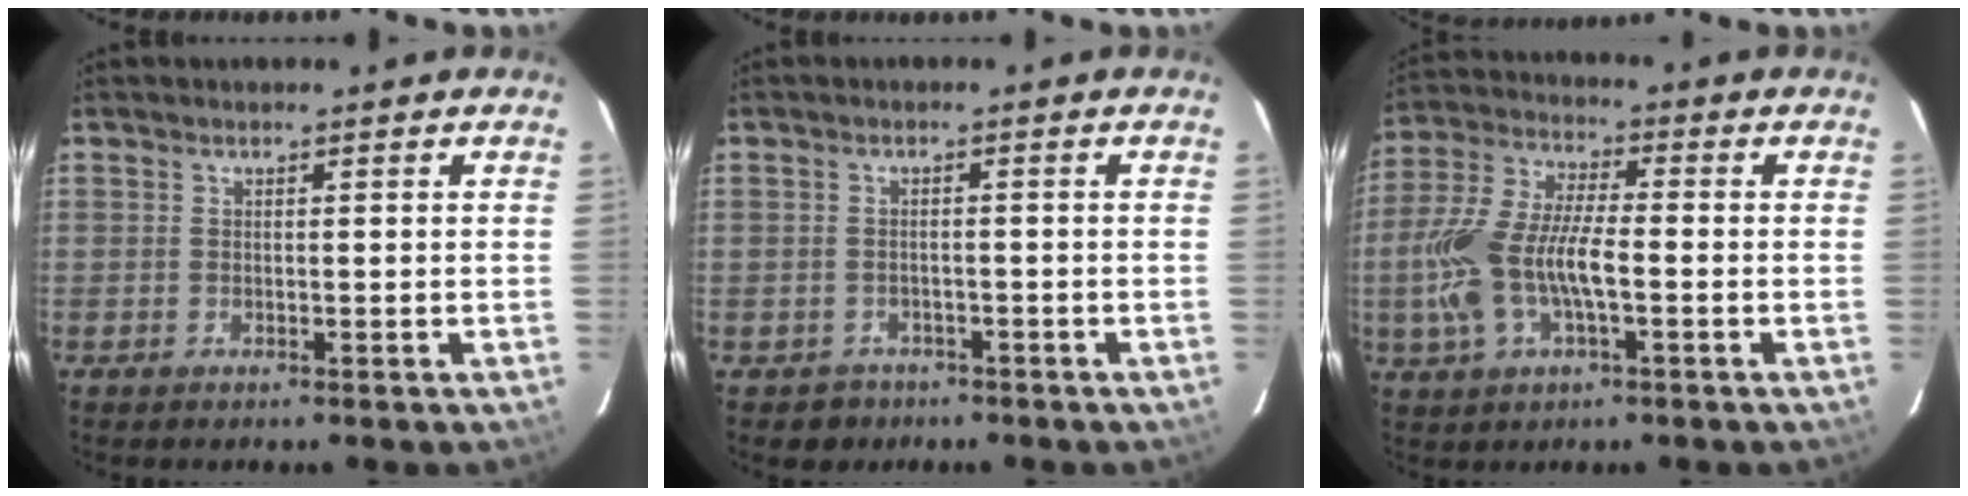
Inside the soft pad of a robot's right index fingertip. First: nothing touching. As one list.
[{"total": 3.3, "force": [-2.0, 2.6, 0.1], "torque": [-0.010, 0.008, -0.025]}, {"total": 13.7, "force": [-3.1, 5.6, 12.1], "torque": [-0.267, 0.004, -0.059]}]